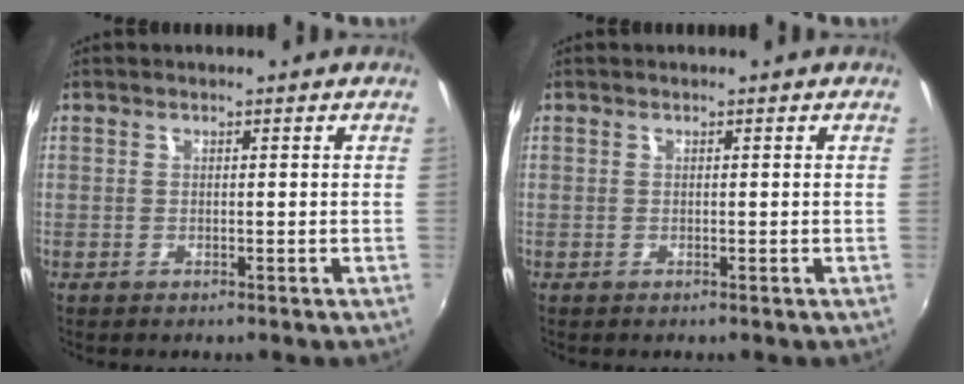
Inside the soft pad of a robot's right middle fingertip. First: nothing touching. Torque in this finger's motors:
{"motor_torque": [0.00, 0.00, 0.00, 0.00]}